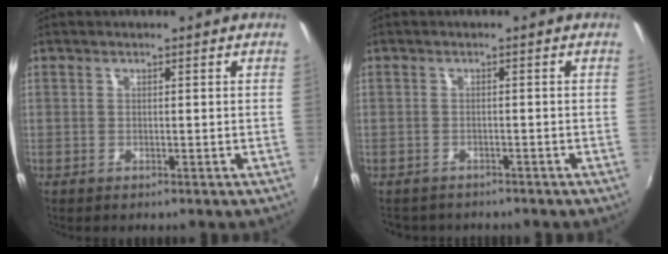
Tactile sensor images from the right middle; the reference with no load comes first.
{"total": 3.7, "force": [-3.3, 1.6, 0.8], "torque": [-0.026, -0.016, -0.050]}